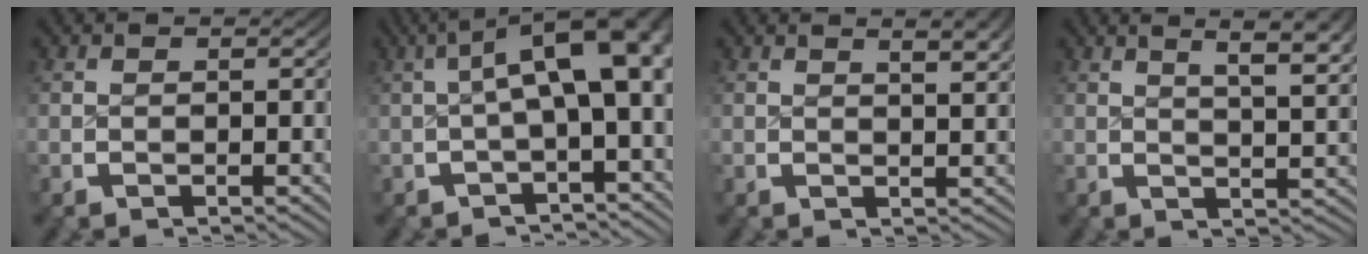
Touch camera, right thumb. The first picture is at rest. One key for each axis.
{"total": 8.0, "fx": 1.0, "fy": 3.2, "fz": 7.2, "tx": -0.092, "ty": 0.021, "tz": 0.012}
{"total": 2.4, "fx": 1.6, "fy": 0.2, "fz": 1.8, "tx": -0.019, "ty": 0.002, "tz": 0.029}
{"total": 5.5, "fx": 3.2, "fy": 1.4, "fz": 4.2, "tx": -0.051, "ty": 0.011, "tz": 0.050}